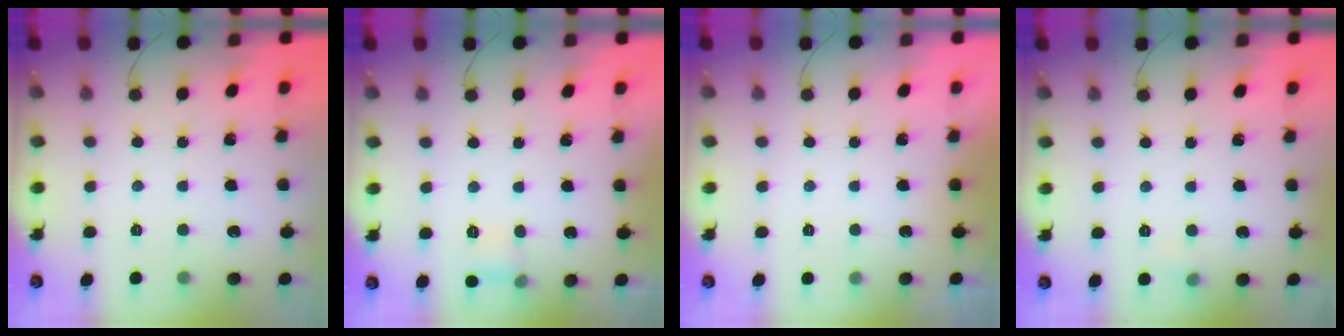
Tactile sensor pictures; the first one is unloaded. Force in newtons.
{"total": 5.8, "press": 5.6, "slide": 1.6}
{"total": 0.0}
{"total": 3.4, "press": 3.0, "slide": 1.6}